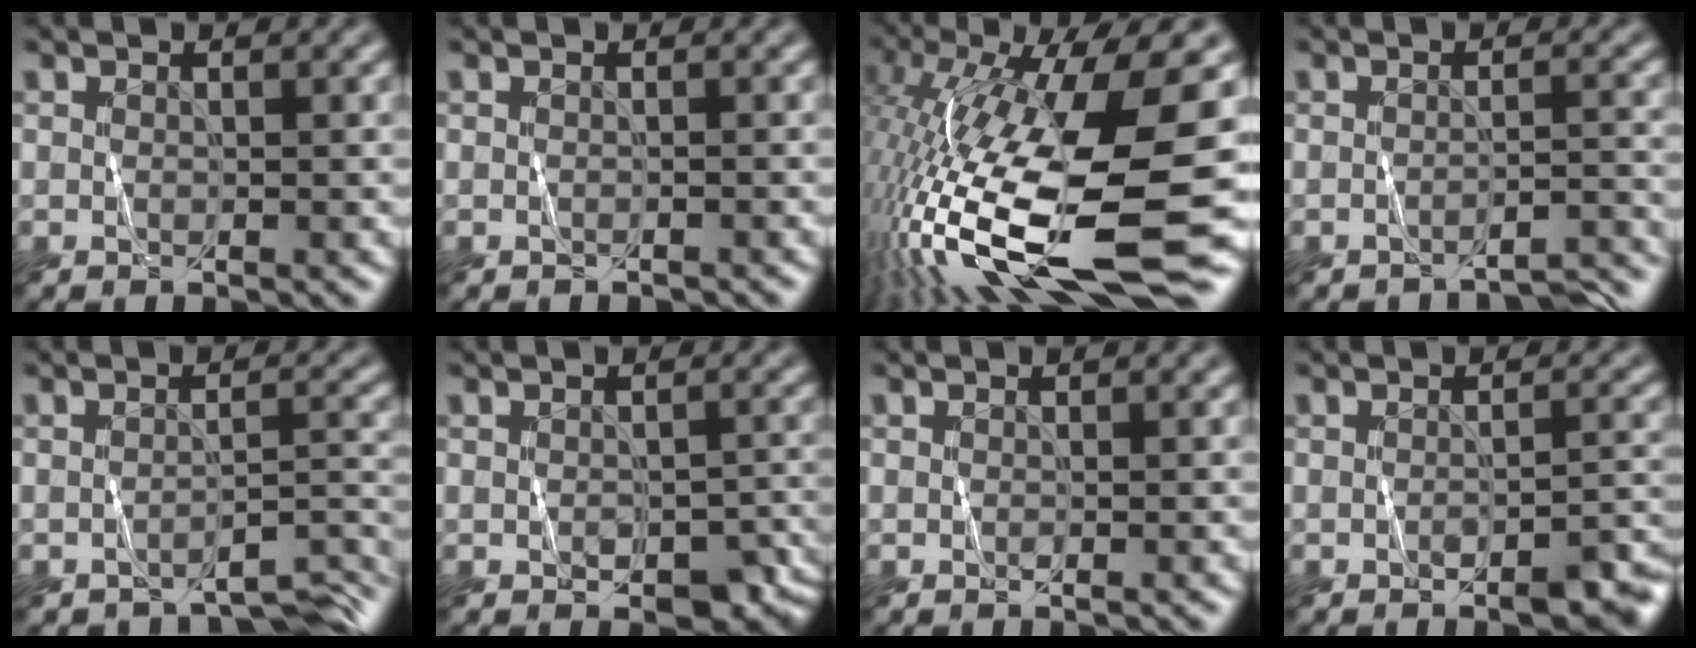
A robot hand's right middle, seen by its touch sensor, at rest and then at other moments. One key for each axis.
{"total": 0.7, "fx": -0.7, "fy": 0.0, "fz": 0.0, "tx": 0.001, "ty": -0.006, "tz": -0.012}
{"total": 18.4, "fx": -3.8, "fy": 5.1, "fz": 17.2, "tx": -0.332, "ty": -0.005, "tz": -0.069}
{"total": 3.5, "fx": -3.3, "fy": 0.3, "fz": 0.9, "tx": -0.004, "ty": 0.006, "tz": -0.046}
{"total": 3.6, "fx": -3.3, "fy": 0.5, "fz": 1.4, "tx": -0.015, "ty": -0.002, "tz": -0.043}
{"total": 3.4, "fx": -1.2, "fy": 2.2, "fz": 2.3, "tx": -0.027, "ty": -0.010, "tz": -0.010}
{"total": 0.0}
{"total": 3.1, "fx": -1.8, "fy": 1.0, "fz": 2.3, "tx": -0.033, "ty": 0.004, "tz": -0.024}